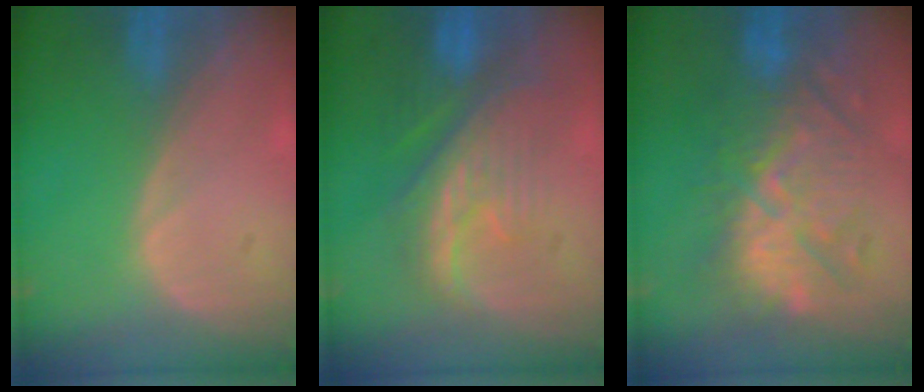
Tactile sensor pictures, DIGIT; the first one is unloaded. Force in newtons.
{"total": 9.7, "press": 8.9, "slide": 3.8}
{"total": 10.6, "press": 10.6, "slide": 1.2}